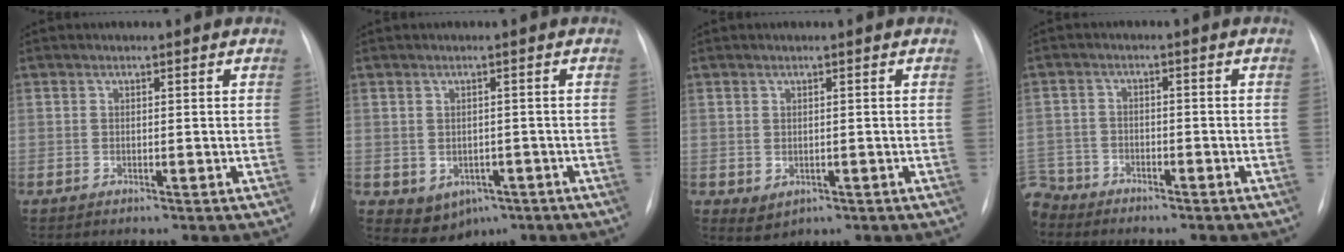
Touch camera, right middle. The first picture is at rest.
{"total": 5.4, "force": [-2.4, 4.3, 2.4], "torque": [-0.035, 0.011, -0.019]}
{"total": 2.1, "force": [-0.4, 1.6, 1.3], "torque": [-0.022, -0.005, 0.006]}
{"total": 6.0, "force": [-5.3, 3.0, 0.0], "torque": [-0.002, -0.001, -0.101]}